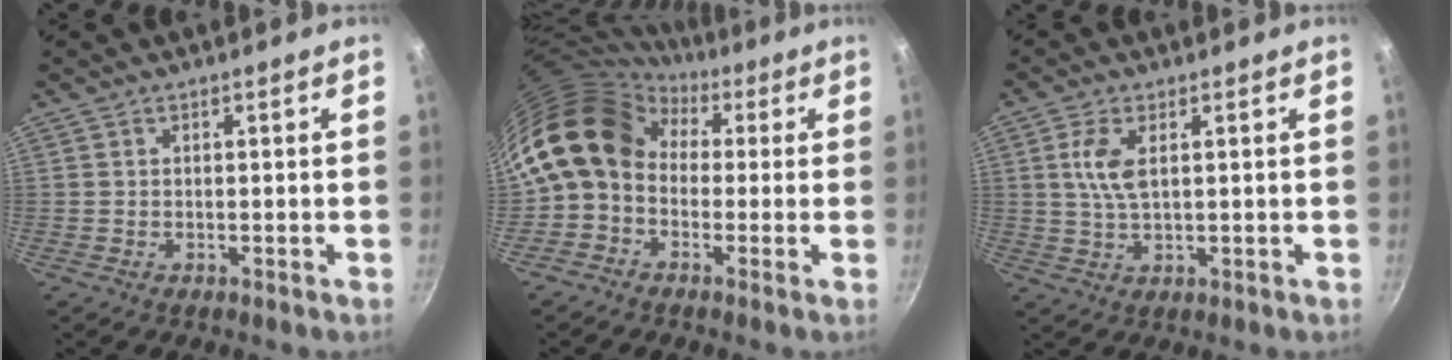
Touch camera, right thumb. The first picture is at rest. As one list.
[{"total": 12.3, "force": [2.0, 9.5, 7.5], "torque": [-0.113, 0.024, 0.009]}, {"total": 5.6, "force": [1.4, 2.5, 4.8], "torque": [-0.098, -0.002, 0.028]}]